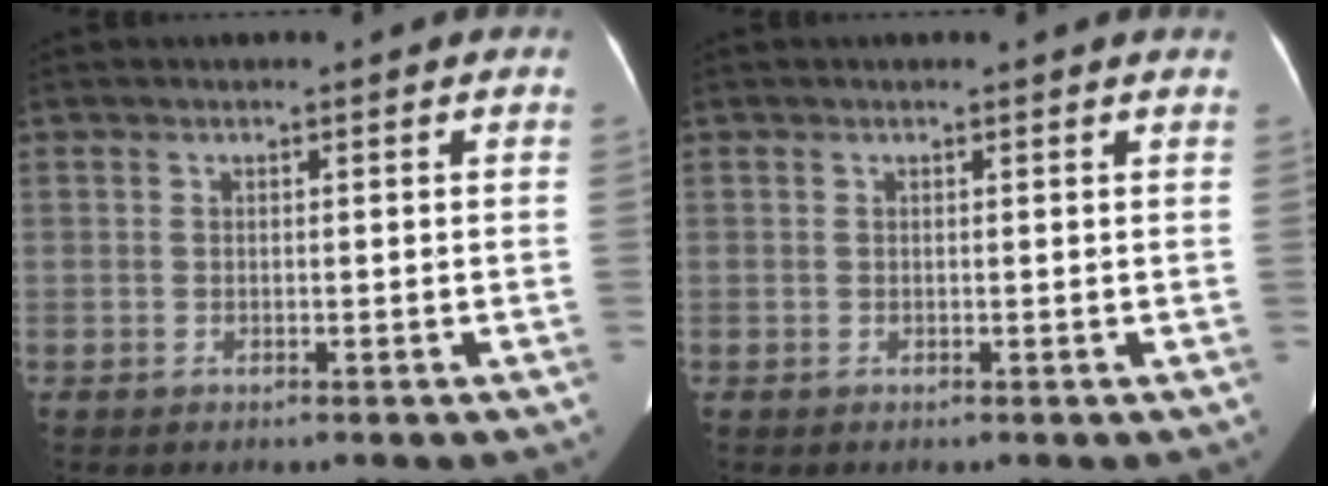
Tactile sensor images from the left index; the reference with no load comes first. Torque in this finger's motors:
{"motor_torque": [-0.01, -0.38, 0.06, 0.02]}